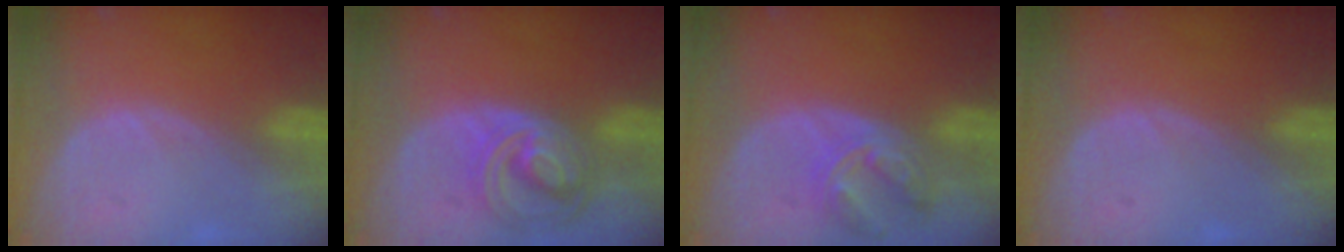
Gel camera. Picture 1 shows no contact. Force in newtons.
{"total": 8.6, "press": 7.4, "slide": 4.4}
{"total": 7.6, "press": 6.6, "slide": 3.7}
{"total": 0.0}